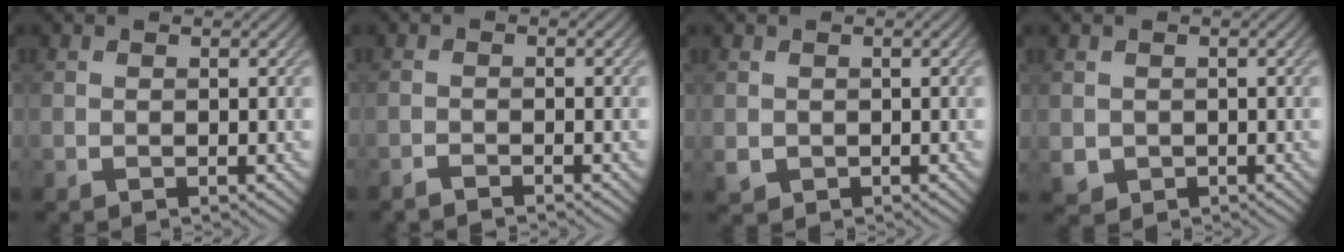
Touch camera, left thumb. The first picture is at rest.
{"total": 1.3, "force": [-1.2, 0.1, 0.4], "torque": [-0.007, -0.001, -0.026]}
{"total": 1.4, "force": [0.0, 1.3, 0.4], "torque": [-0.016, -0.010, 0.004]}
{"total": 2.0, "force": [-0.1, 2.0, 0.5], "torque": [-0.024, -0.013, 0.001]}